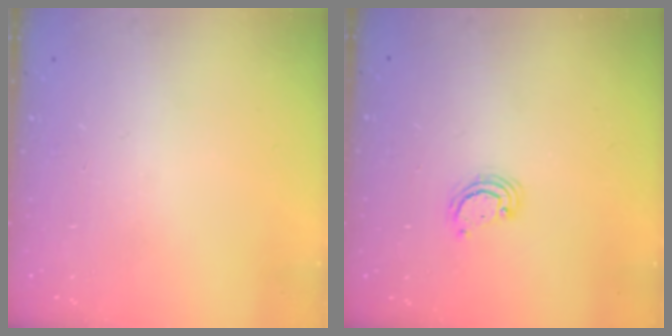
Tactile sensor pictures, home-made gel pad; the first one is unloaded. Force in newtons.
{"total": 2.5, "press": 2.5, "slide": 0.3}